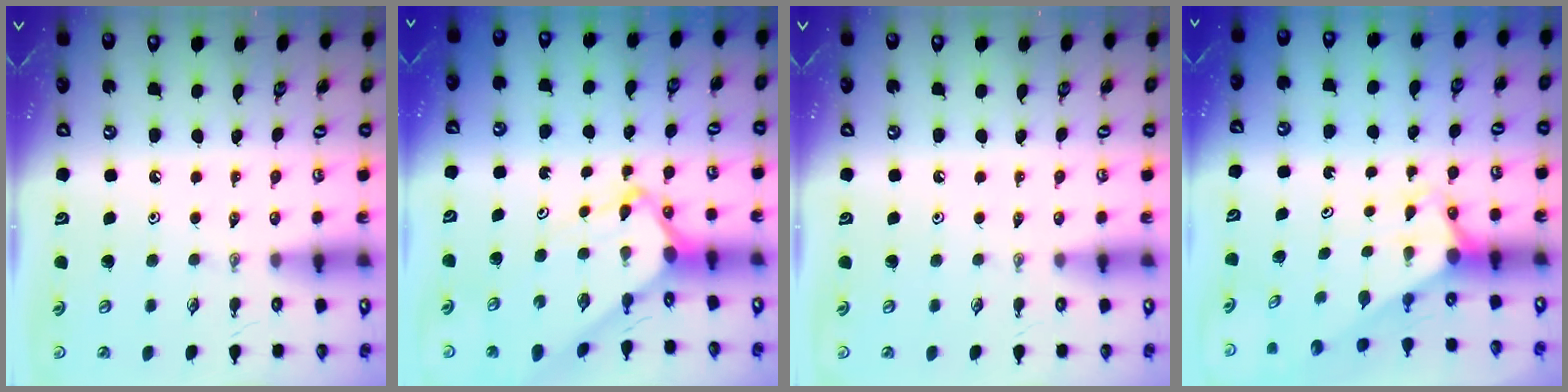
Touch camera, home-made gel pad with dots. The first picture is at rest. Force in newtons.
{"total": 5.4, "press": 5.4, "slide": 0.6}
{"total": 0.0}
{"total": 2.9, "press": 2.9, "slide": 0.0}